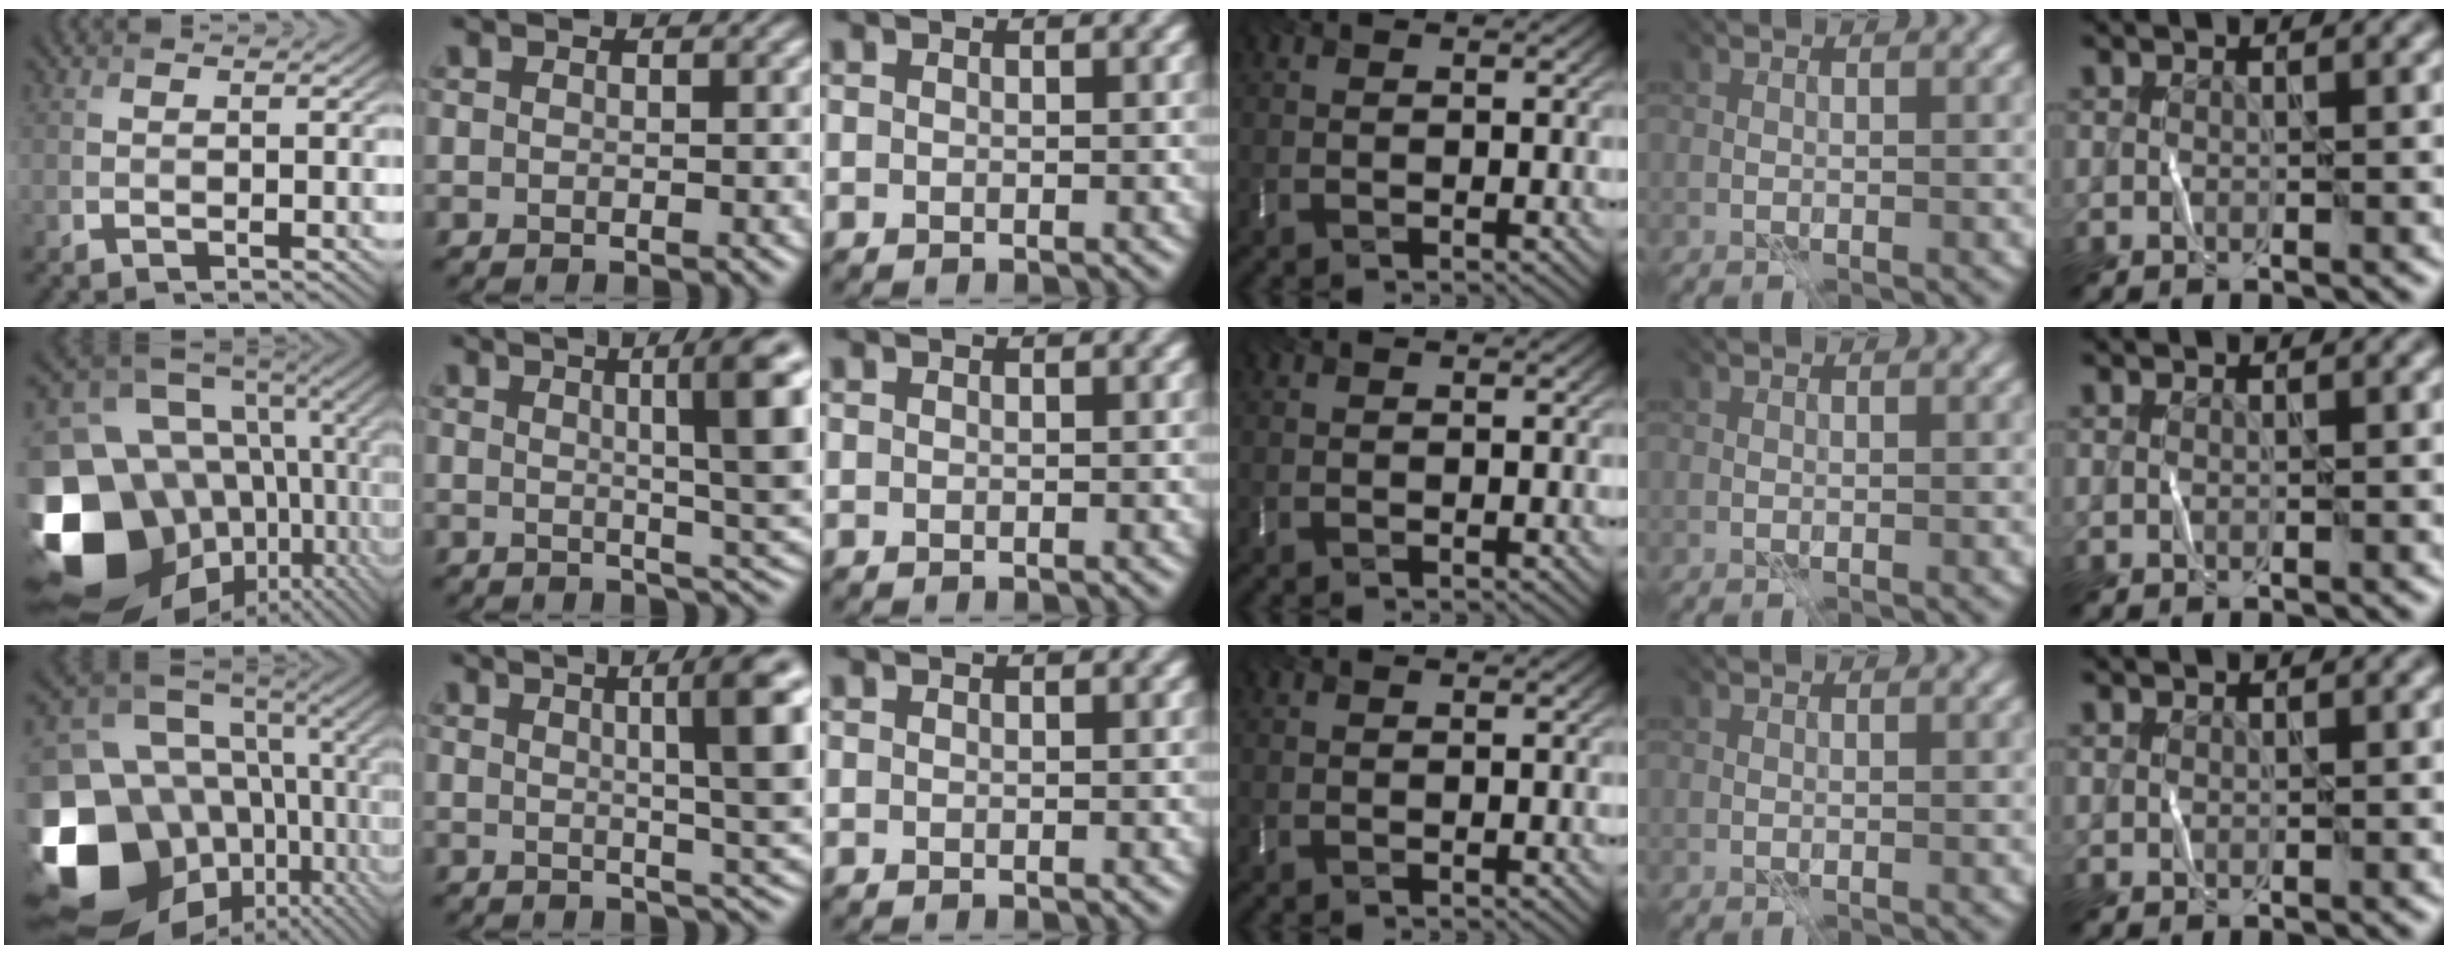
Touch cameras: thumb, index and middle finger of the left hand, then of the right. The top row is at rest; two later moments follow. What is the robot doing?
{"motion": "fold", "object": "bubble wrap"}